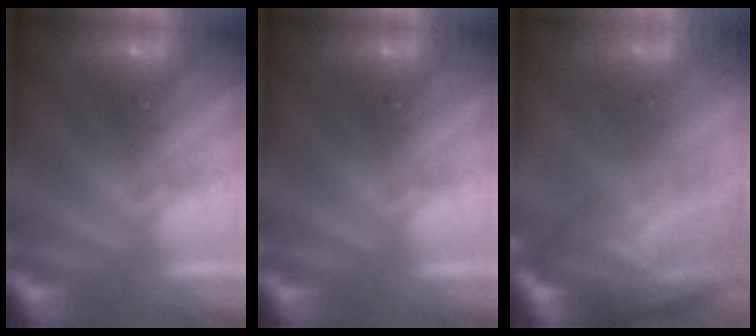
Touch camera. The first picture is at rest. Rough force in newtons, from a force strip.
{"total": 0.0}
{"total": 7.5}